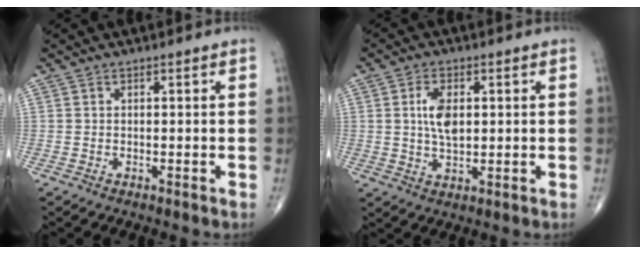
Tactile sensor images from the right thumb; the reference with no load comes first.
{"total": 6.4, "force": [1.1, 3.5, 5.3], "torque": [-0.095, -0.004, 0.020]}